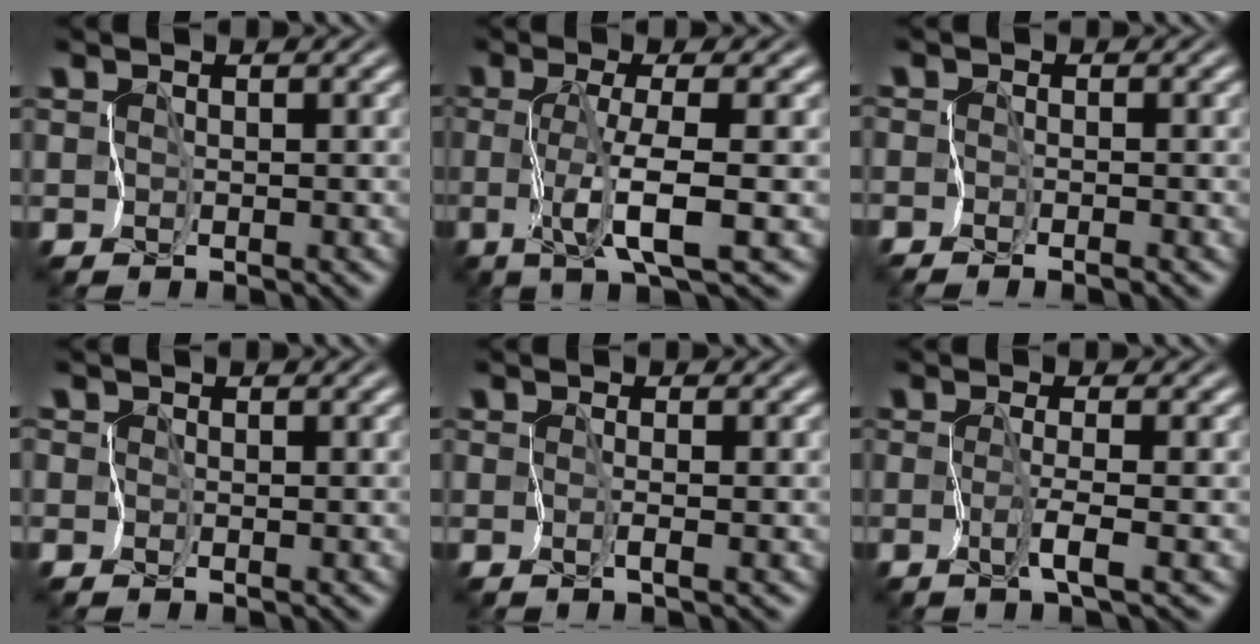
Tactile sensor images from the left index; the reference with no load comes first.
{"total": 4.0, "force": [-0.9, -0.2, 3.9], "torque": [-0.077, -0.006, -0.017]}
{"total": 1.0, "force": [-1.0, -0.3, 0.0], "torque": [-0.004, -0.004, -0.022]}
{"total": 0.8, "force": [0.2, 0.6, 0.6], "torque": [-0.009, -0.002, 0.002]}
{"total": 0.7, "force": [-0.3, -0.4, 0.6], "torque": [-0.019, -0.006, -0.007]}
{"total": 1.6, "force": [-0.7, -0.7, 1.3], "torque": [-0.033, -0.001, -0.018]}